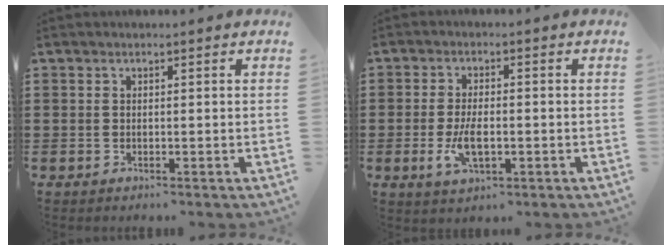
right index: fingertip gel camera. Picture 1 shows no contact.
{"total": 4.9, "force": [-1.1, 2.1, 4.3], "torque": [-0.095, -0.003, -0.023]}